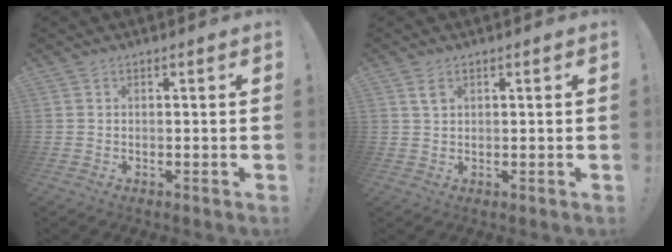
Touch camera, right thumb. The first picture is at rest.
{"total": 2.3, "force": [1.3, 1.2, 1.5], "torque": [-0.020, -0.005, 0.022]}